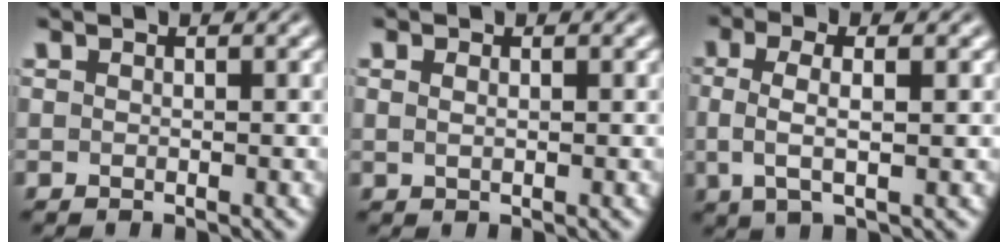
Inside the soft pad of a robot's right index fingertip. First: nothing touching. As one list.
[{"total": 0.7, "force": [0.3, -0.6, 0.3], "torque": [0.000, -0.005, 0.013]}, {"total": 3.7, "force": [0.5, 1.2, 3.5], "torque": [-0.066, 0.000, 0.012]}]